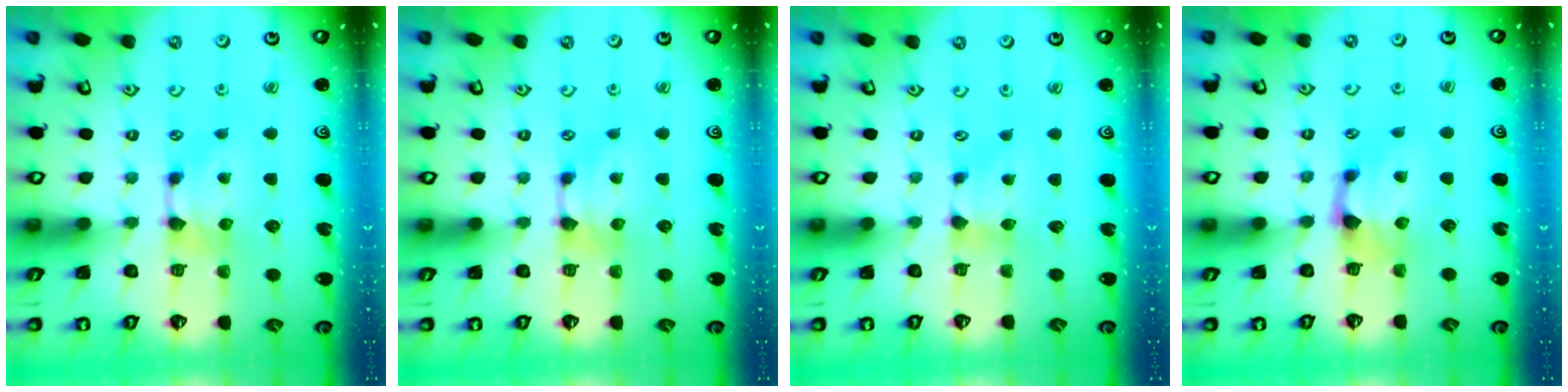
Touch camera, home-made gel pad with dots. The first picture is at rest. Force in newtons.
{"total": 0.0}
{"total": 1.3, "press": 1.2, "slide": 0.6}
{"total": 1.2, "press": 0.0, "slide": 1.2}